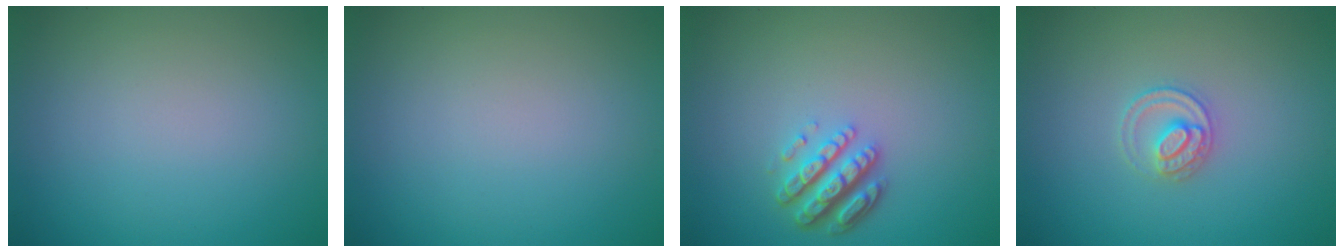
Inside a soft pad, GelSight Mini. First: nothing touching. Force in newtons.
{"total": 0.0}
{"total": 3.8, "press": 3.0, "slide": 2.2}
{"total": 2.2, "press": 2.2, "slide": 0.2}